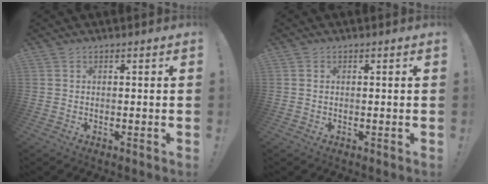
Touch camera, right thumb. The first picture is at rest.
{"total": 0.6, "force": [0.3, 0.4, 0.4], "torque": [-0.012, 0.003, 0.005]}